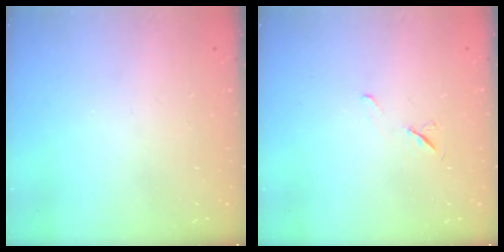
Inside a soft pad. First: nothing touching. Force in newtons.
{"total": 5.7, "press": 5.2, "slide": 2.4}